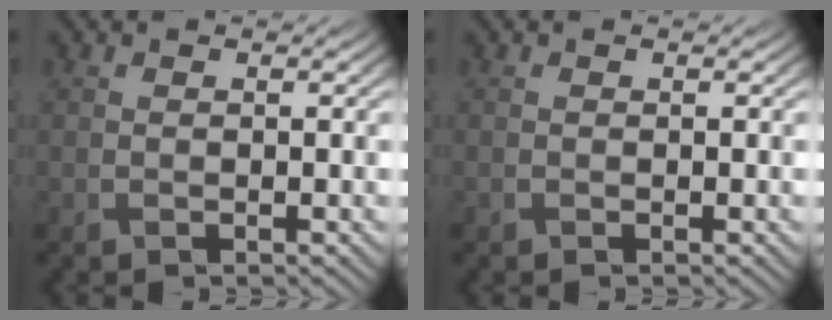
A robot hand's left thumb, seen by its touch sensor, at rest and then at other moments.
{"total": 0.0}